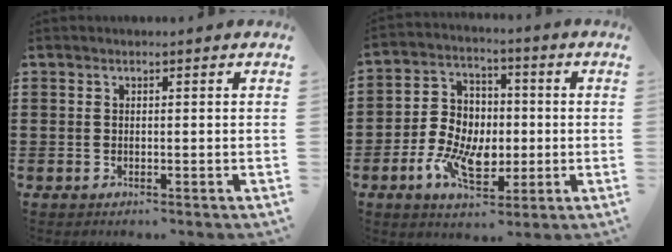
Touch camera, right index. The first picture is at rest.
{"total": 9.1, "force": [-2.1, 6.8, 5.6], "torque": [-0.124, 0.018, -0.040]}